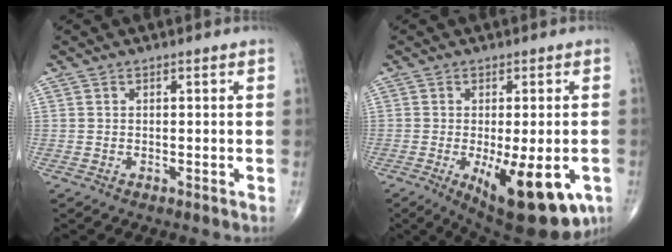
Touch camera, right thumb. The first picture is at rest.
{"total": 16.3, "force": [-5.8, 6.0, 14.0], "torque": [-0.164, -0.013, -0.065]}